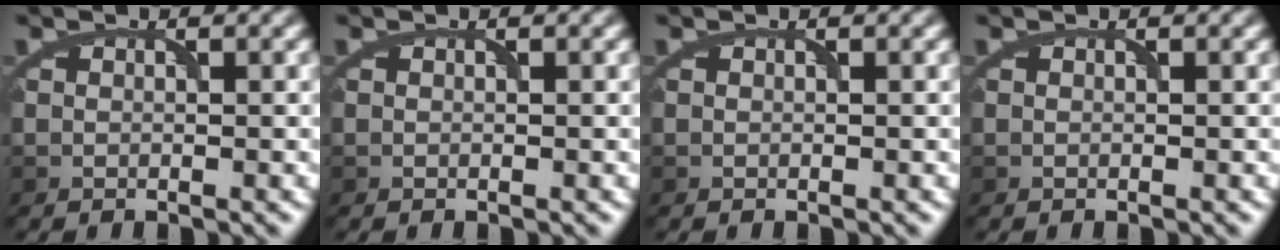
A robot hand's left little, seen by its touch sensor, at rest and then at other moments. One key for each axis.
{"total": 0.0}
{"total": 0.0}
{"total": 0.0}